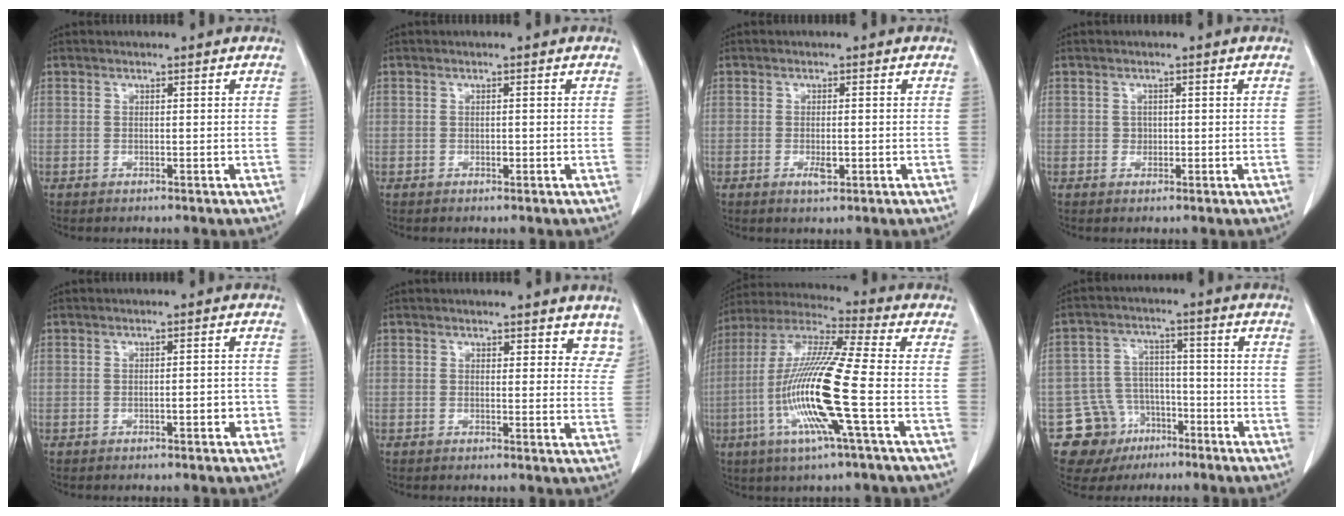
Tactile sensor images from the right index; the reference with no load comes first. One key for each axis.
{"total": 0.6, "fx": -0.2, "fy": 0.4, "fz": 0.5, "tx": -0.008, "ty": 0.001, "tz": -0.003}
{"total": 2.3, "fx": -0.7, "fy": 0.6, "fz": 2.0, "tx": -0.037, "ty": -0.003, "tz": -0.008}
{"total": 1.1, "fx": 0.0, "fy": 1.0, "fz": 0.4, "tx": -0.005, "ty": 0.003, "tz": 0.002}
{"total": 2.4, "fx": -1.0, "fy": 0.7, "fz": 2.0, "tx": -0.027, "ty": 0.004, "tz": -0.012}
{"total": 5.6, "fx": 4.8, "fy": 2.4, "fz": 1.6, "tx": 0.016, "ty": -0.014, "tz": 0.042}
{"total": 16.7, "fx": -4.3, "fy": -0.3, "fz": 16.2, "tx": -0.333, "ty": -0.011, "tz": -0.094}
{"total": 10.8, "fx": -5.8, "fy": 9.0, "fz": 1.5, "tx": -0.030, "ty": 0.042, "tz": -0.081}